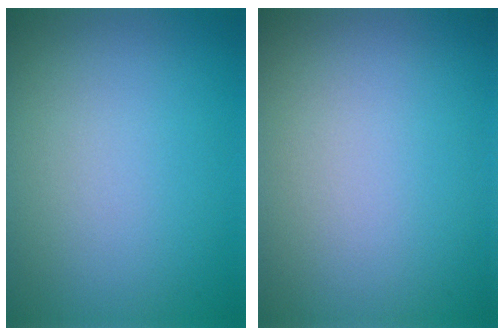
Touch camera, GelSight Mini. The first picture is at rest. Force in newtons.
{"total": 0.0}